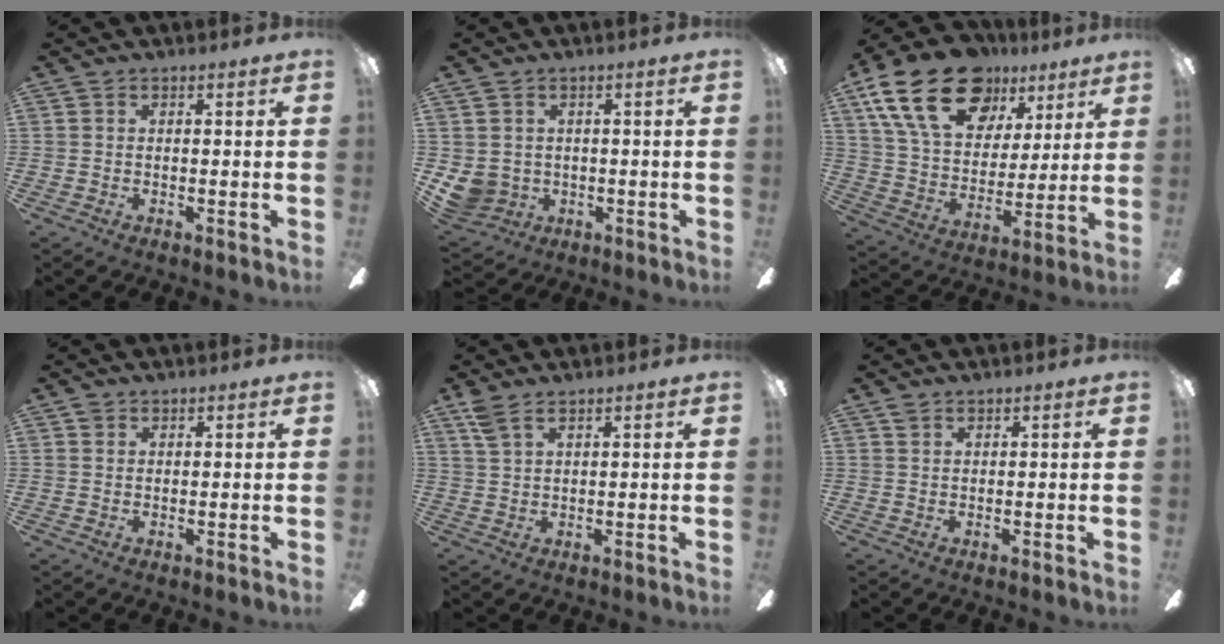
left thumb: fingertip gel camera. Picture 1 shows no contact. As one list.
[{"total": 5.3, "force": [0.2, 5.1, 1.5], "torque": [-0.052, -0.002, 0.005]}, {"total": 24.0, "force": [13.3, 14.6, 13.6], "torque": [-0.249, -0.058, 0.240]}, {"total": 1.1, "force": [0.8, 0.7, 0.1], "torque": [-0.001, 0.001, 0.016]}, {"total": 4.0, "force": [2.9, 1.4, 2.3], "torque": [-0.054, -0.006, 0.055]}, {"total": 1.2, "force": [1.0, 0.5, 0.3], "torque": [-0.008, 0.000, 0.020]}]